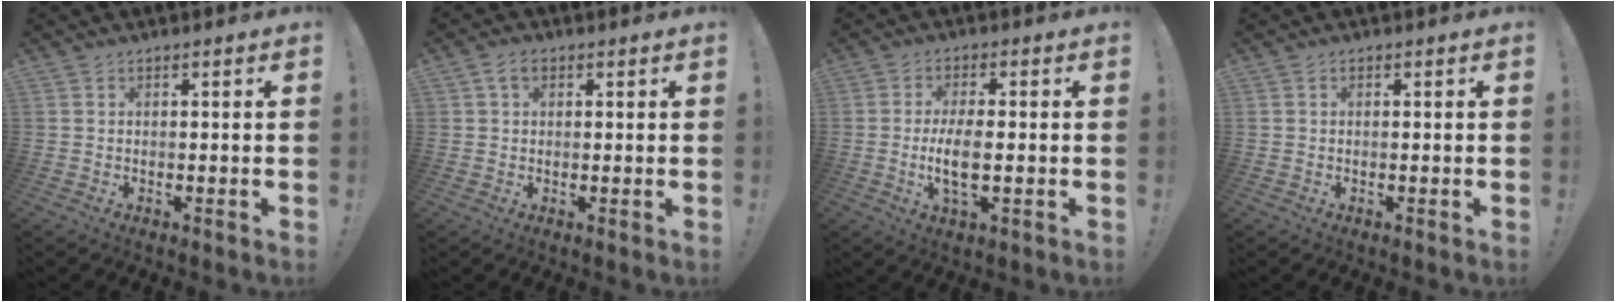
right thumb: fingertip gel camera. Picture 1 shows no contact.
{"total": 3.3, "force": [1.3, 2.2, 2.0], "torque": [-0.032, 0.005, 0.023]}
{"total": 8.0, "force": [-0.9, 2.6, 7.5], "torque": [-0.156, -0.011, -0.020]}
{"total": 0.0}